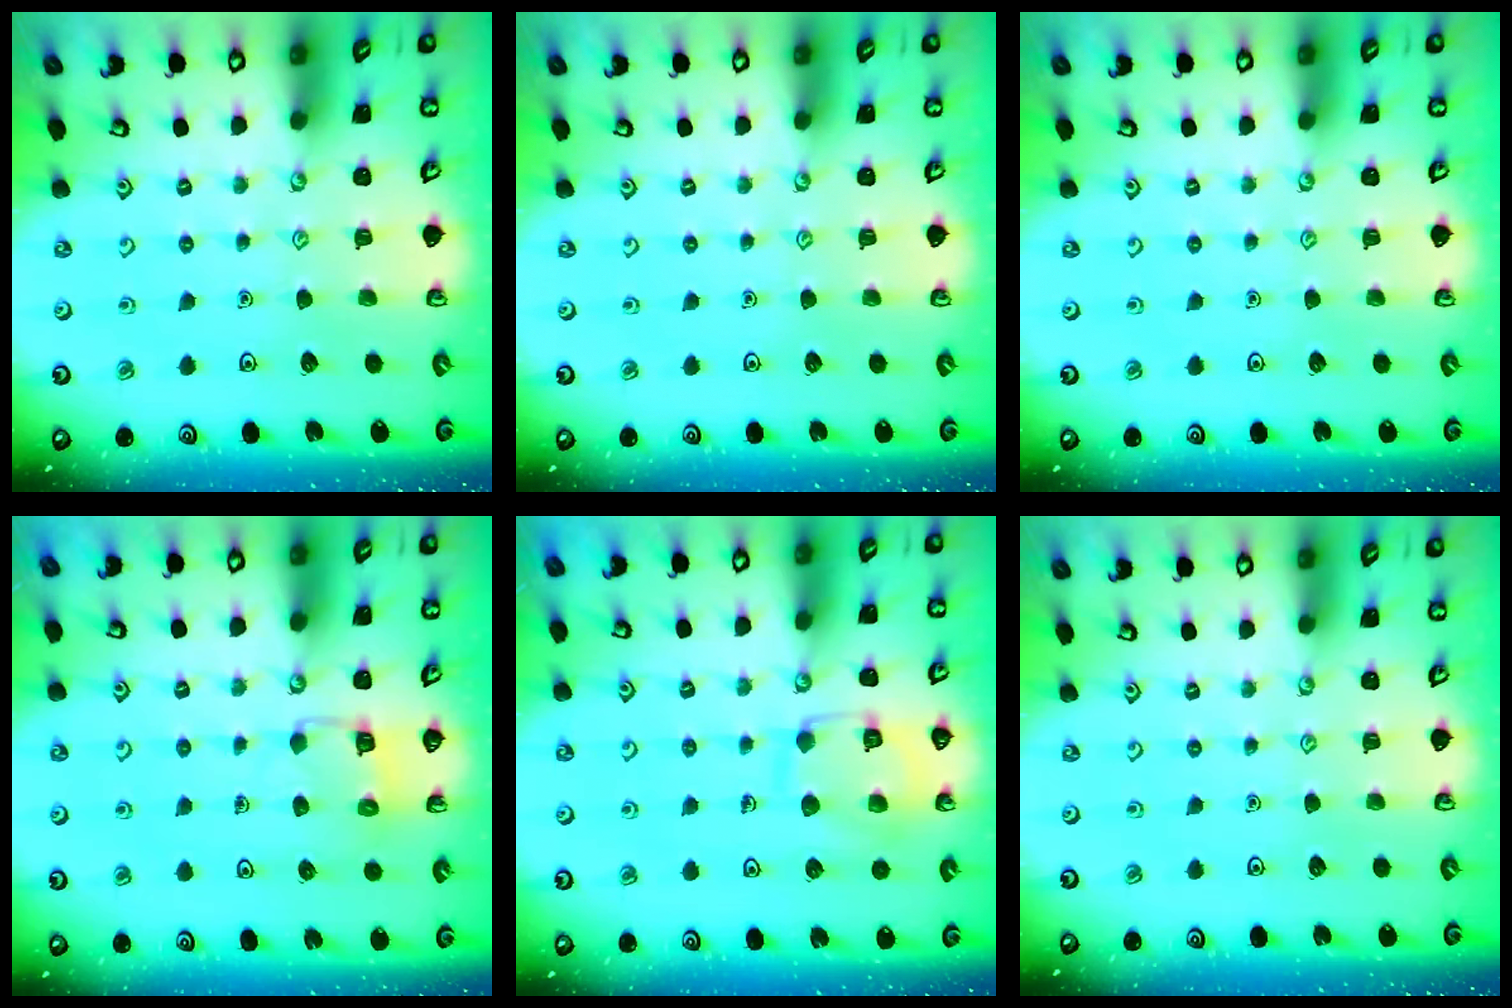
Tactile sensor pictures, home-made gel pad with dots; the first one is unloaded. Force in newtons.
{"total": 0.0}
{"total": 0.0}
{"total": 4.6, "press": 4.5, "slide": 0.4}
{"total": 11.2, "press": 11.2, "slide": 0.6}
{"total": 0.0}